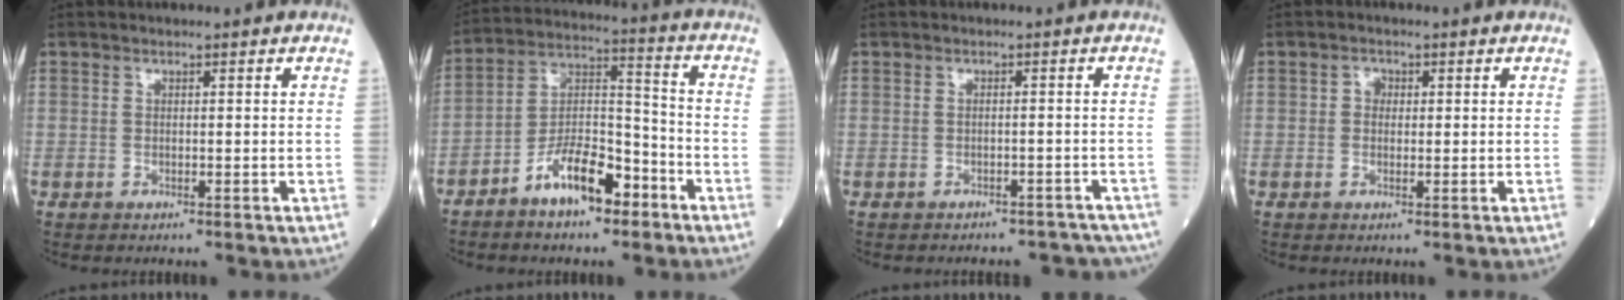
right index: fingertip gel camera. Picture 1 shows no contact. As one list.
[{"total": 10.3, "force": [-6.4, 3.6, 7.2], "torque": [-0.136, 0.017, -0.115]}, {"total": 9.4, "force": [-8.3, 4.1, 2.0], "torque": [-0.022, 0.006, -0.078]}, {"total": 1.9, "force": [0.4, 1.5, 1.1], "torque": [-0.017, 0.005, 0.004]}]